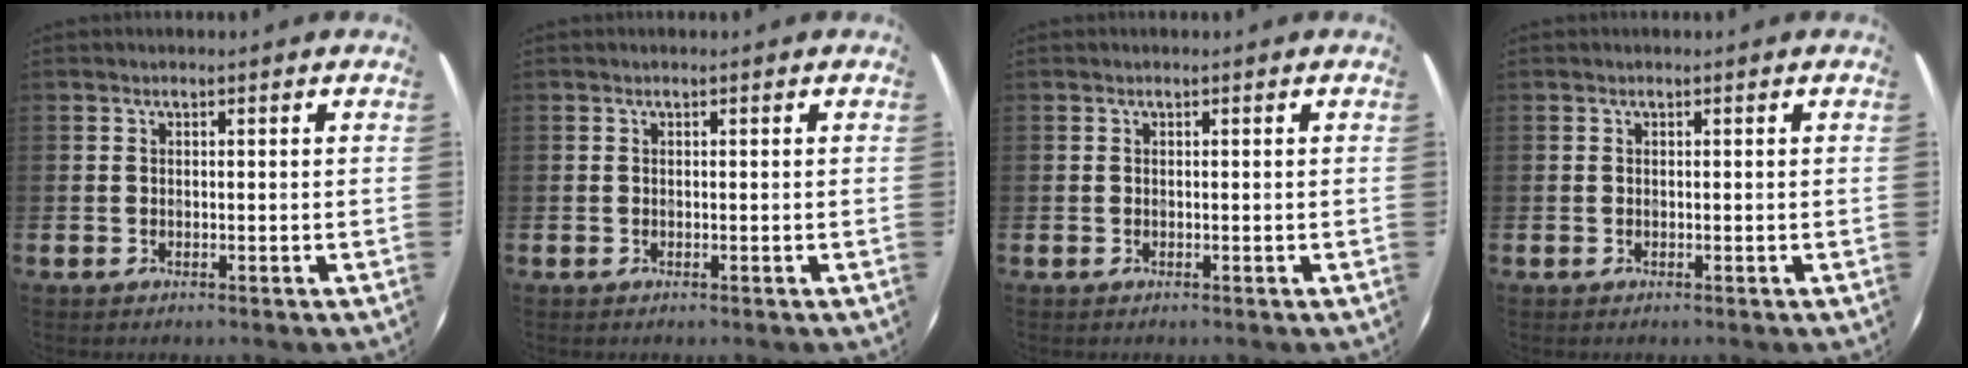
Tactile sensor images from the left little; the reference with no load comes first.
{"total": 0.0}
{"total": 0.0}
{"total": 0.0}